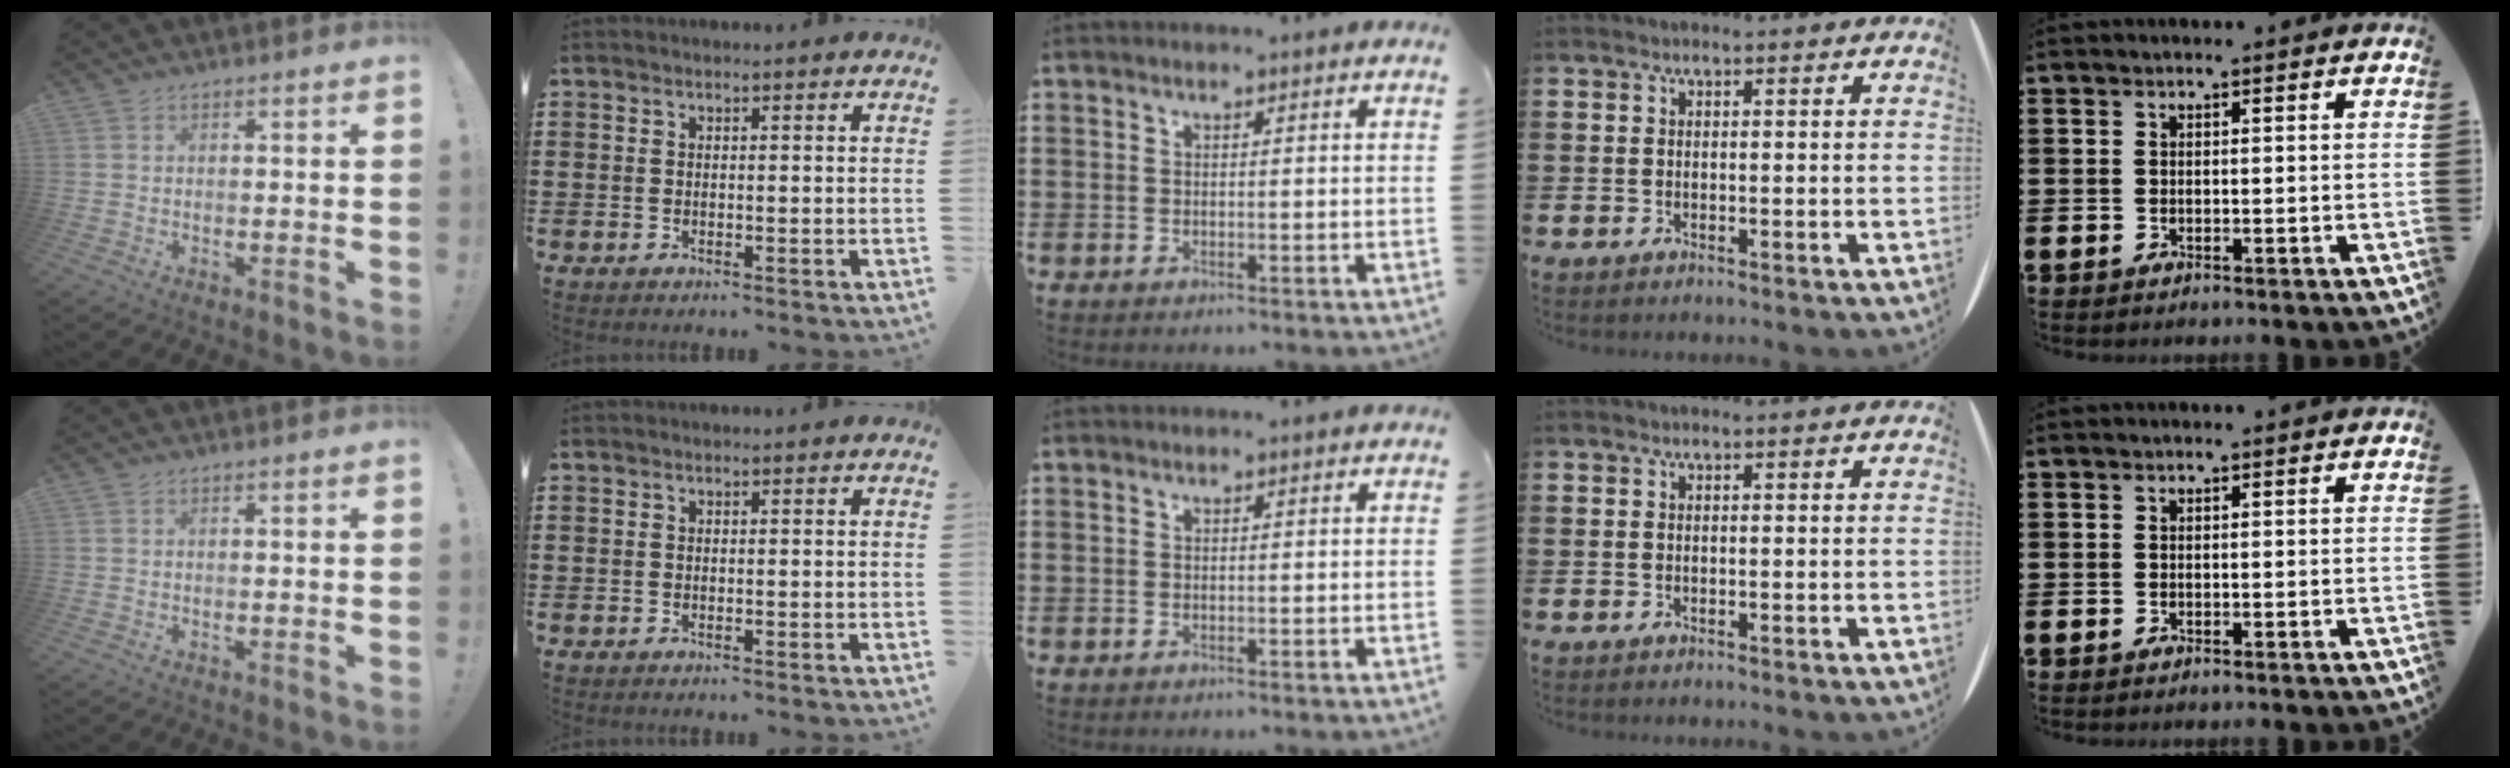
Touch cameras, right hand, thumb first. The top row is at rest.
{}